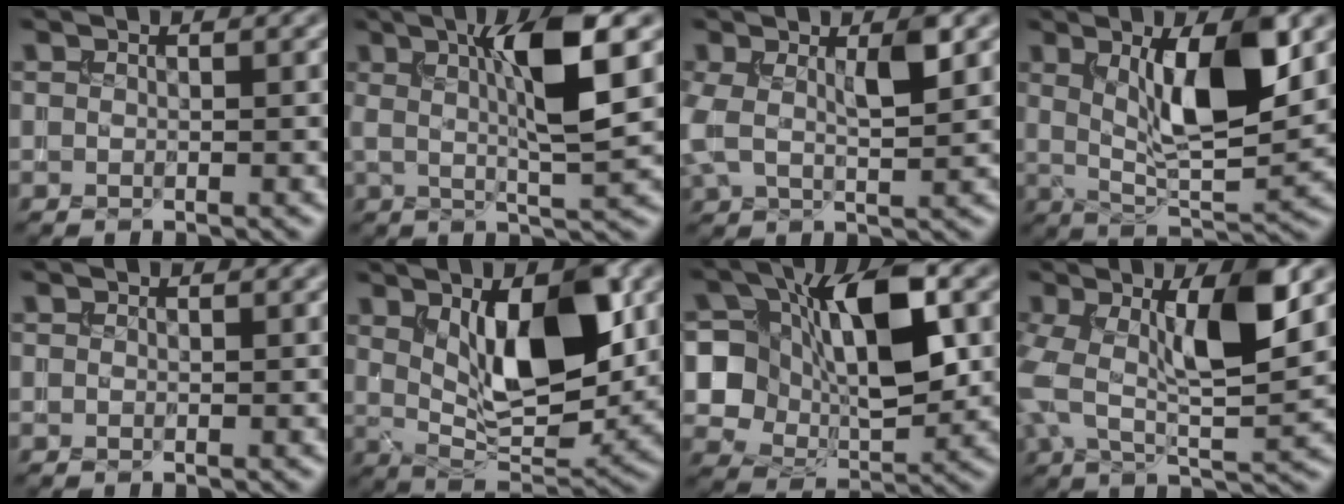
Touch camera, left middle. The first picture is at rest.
{"total": 7.6, "force": [2.1, 1.2, 7.2], "torque": [-0.113, 0.003, 0.035]}
{"total": 4.3, "force": [1.0, 1.7, 3.8], "torque": [-0.086, 0.002, 0.016]}
{"total": 8.8, "force": [2.5, 2.6, 8.1], "torque": [-0.136, -0.017, 0.048]}
{"total": 0.0}
{"total": 10.1, "force": [2.9, 4.0, 8.8], "torque": [-0.142, -0.009, 0.051]}
{"total": 10.3, "force": [1.8, 6.2, 8.0], "torque": [-0.129, 0.007, 0.027]}
{"total": 9.1, "force": [1.5, 3.3, 8.4], "torque": [-0.155, 0.006, 0.021]}